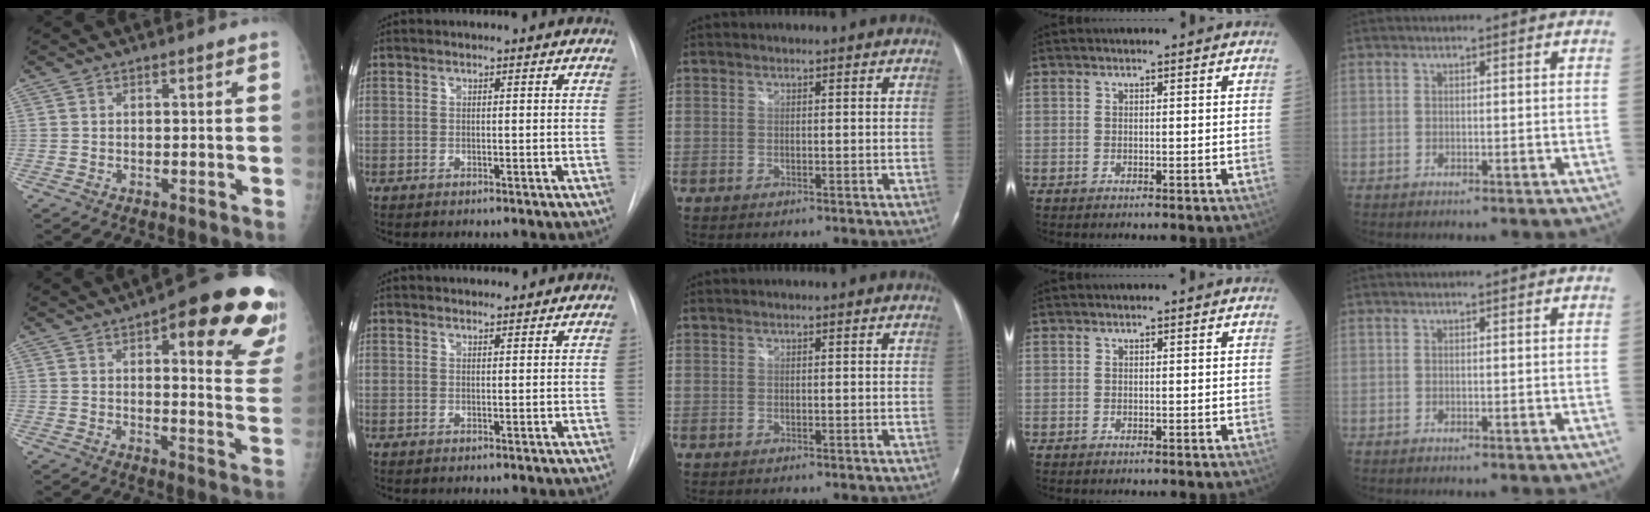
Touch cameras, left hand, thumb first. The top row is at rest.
{"thumb": {"total": 22.1, "force": [11.8, 6.4, 17.5], "torque": [-0.184, -0.039, 0.135]}, "index": {"total": 1.9, "force": [1.7, 0.5, 0.6], "torque": [-0.006, 0.013, 0.025]}}